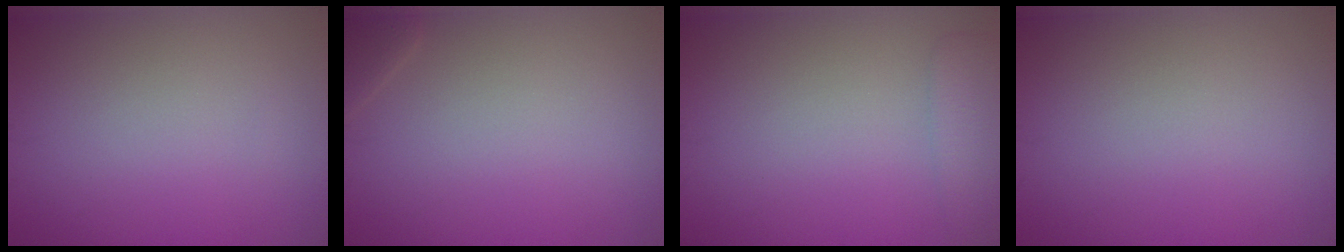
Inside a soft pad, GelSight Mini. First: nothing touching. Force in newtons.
{"total": 1.1, "press": 1.1, "slide": 0.1}
{"total": 2.4, "press": 2.3, "slide": 0.3}
{"total": 0.0}